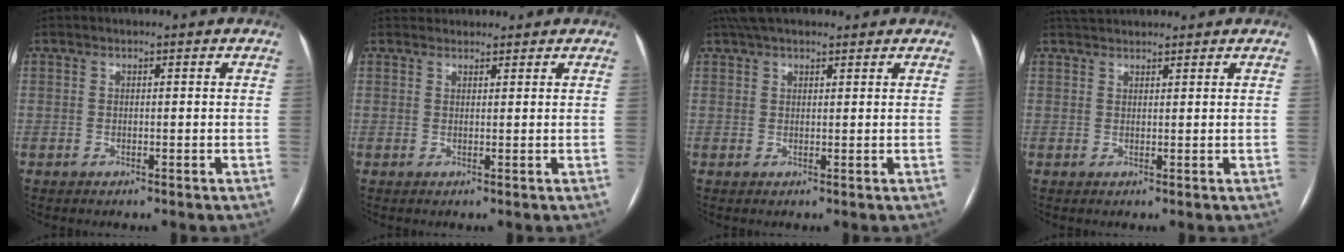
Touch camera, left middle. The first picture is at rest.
{"total": 2.6, "force": [2.4, 0.8, -0.1], "torque": [0.004, 0.027, 0.040]}
{"total": 6.8, "force": [5.5, 2.2, 3.3], "torque": [-0.050, 0.042, 0.097]}
{"total": 4.0, "force": [3.8, 0.8, 1.0], "torque": [-0.015, 0.037, 0.066]}